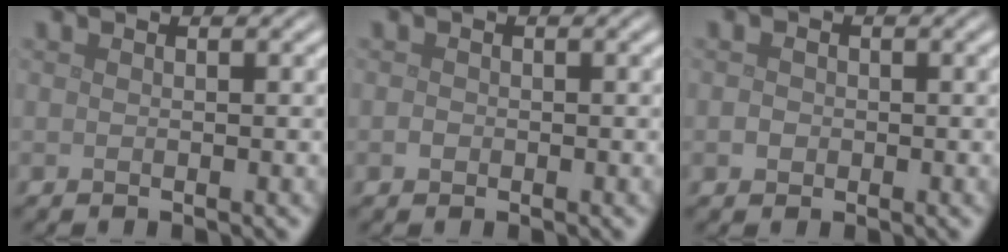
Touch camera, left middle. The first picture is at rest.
{"total": 0.6, "force": [-0.2, 0.5, 0.2], "torque": [-0.003, -0.002, -0.006]}
{"total": 1.0, "force": [-0.2, 0.9, 0.3], "torque": [-0.004, -0.001, -0.007]}